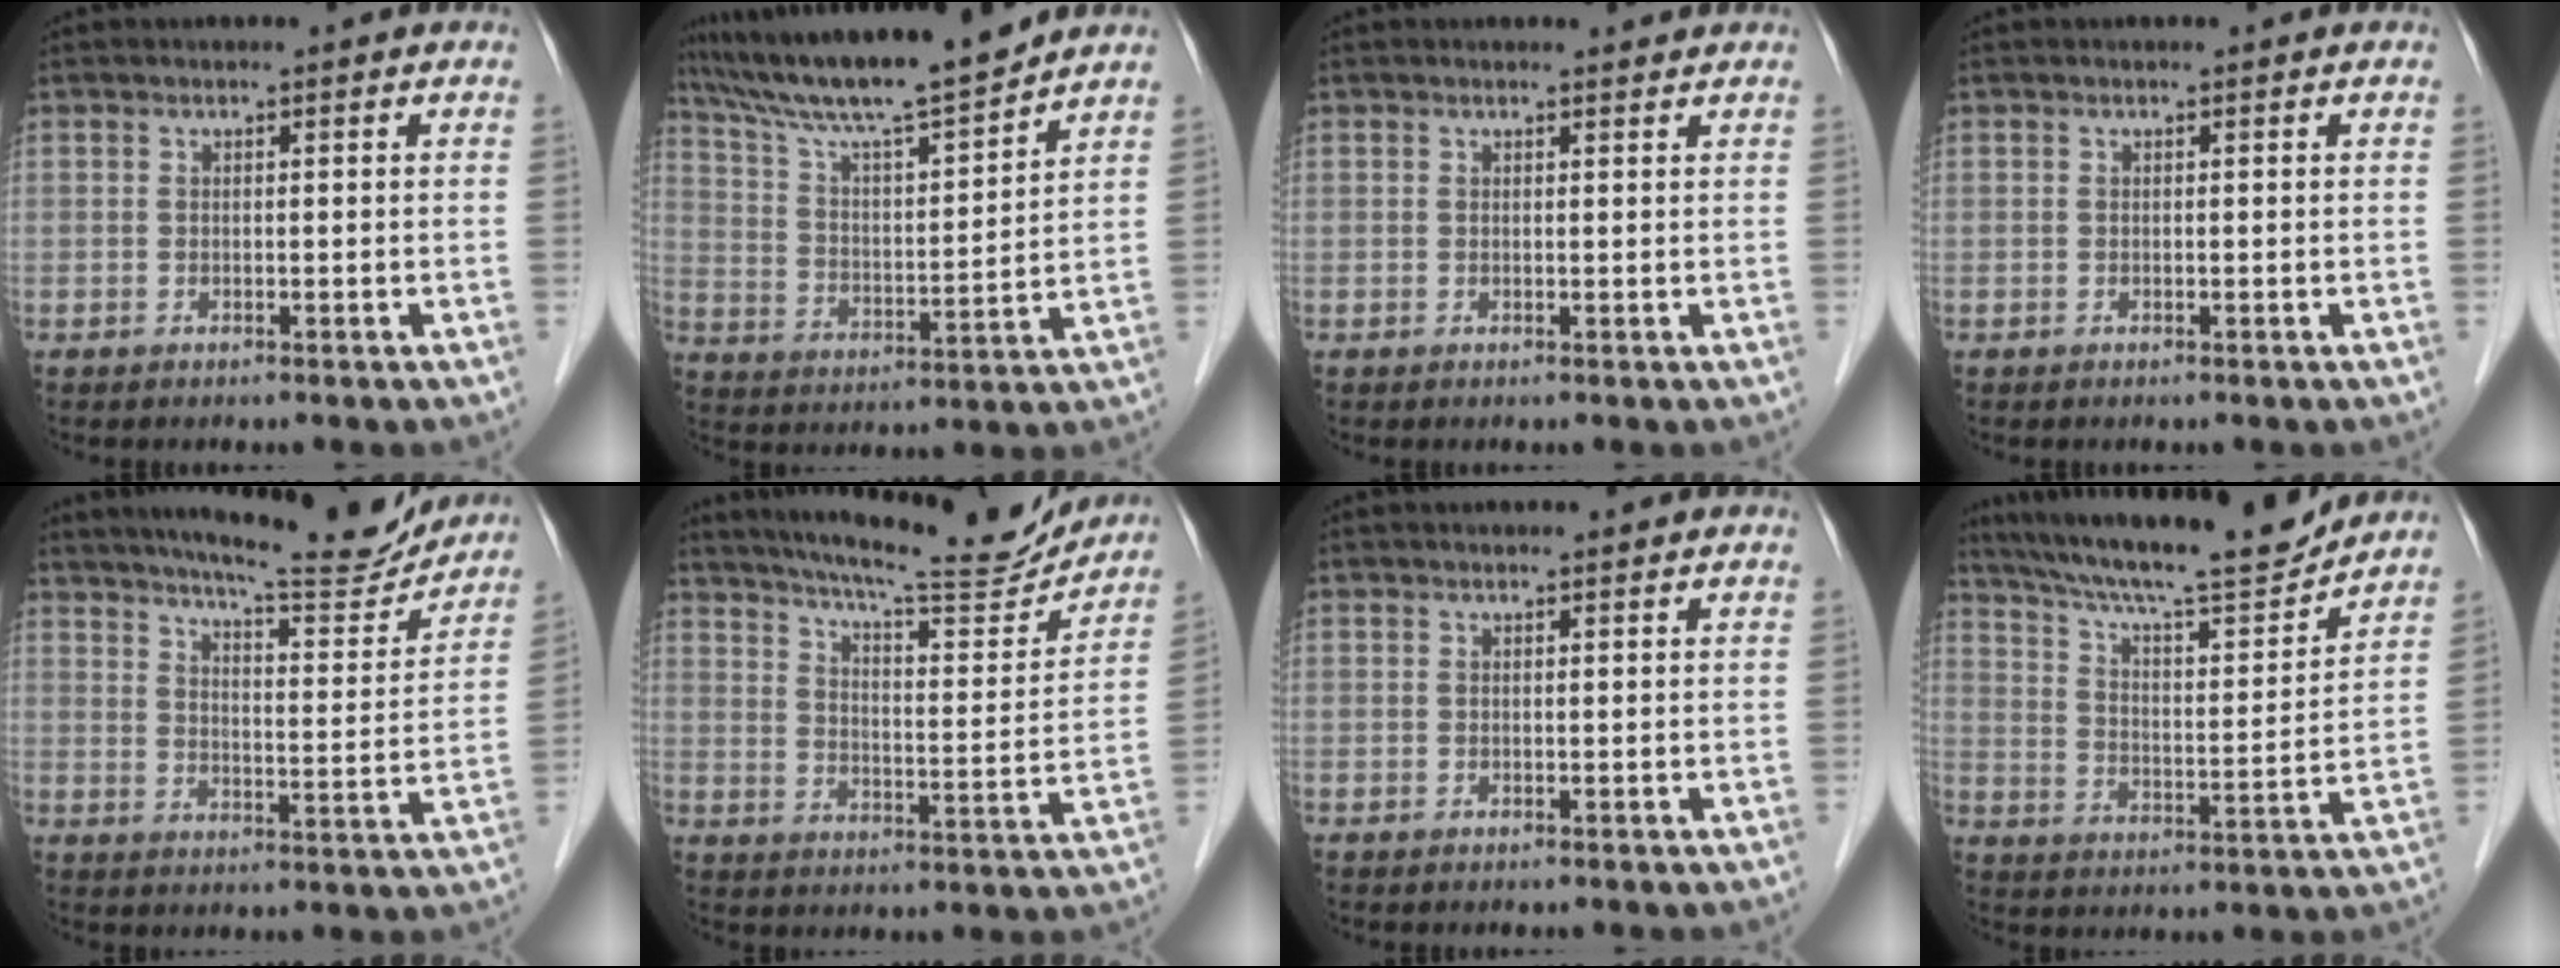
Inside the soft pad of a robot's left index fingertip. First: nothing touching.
{"total": 15.4, "force": [13.7, -0.3, 7.0], "torque": [-0.127, 0.003, 0.236]}
{"total": 1.4, "force": [1.4, 0.2, 0.0], "torque": [-0.011, -0.002, 0.018]}
{"total": 0.0}
{"total": 16.2, "force": [14.9, 1.4, 6.2], "torque": [-0.094, -0.025, 0.202]}
{"total": 18.2, "force": [16.7, 1.6, 6.9], "torque": [-0.114, -0.027, 0.231]}
{"total": 0.7, "force": [0.7, 0.1, 0.2], "torque": [-0.008, 0.008, 0.012]}
{"total": 18.5, "force": [16.5, 1.3, 8.1], "torque": [-0.142, 0.001, 0.256]}